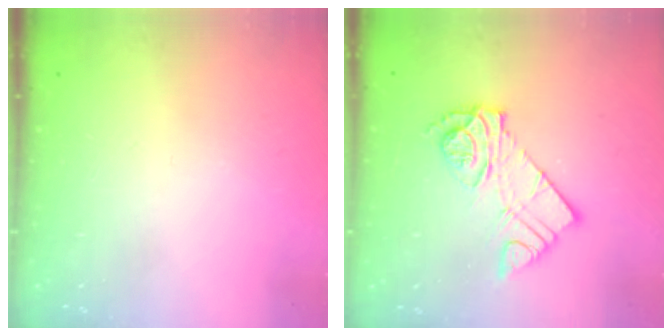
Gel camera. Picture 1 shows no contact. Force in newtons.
{"total": 12.1, "press": 12.1, "slide": 1.0}